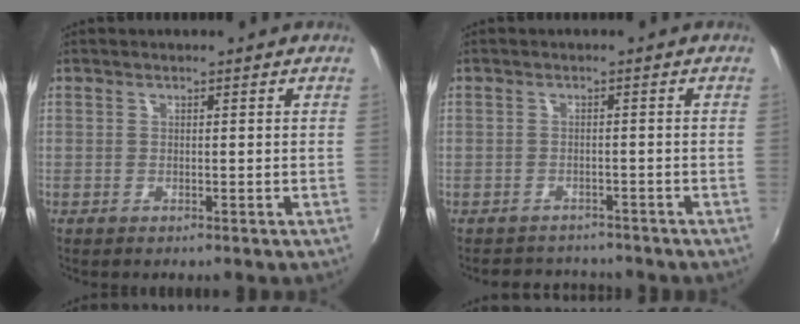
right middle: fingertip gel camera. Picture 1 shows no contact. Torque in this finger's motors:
{"motor_torque": [0.02, -0.30, -0.42, -0.09]}